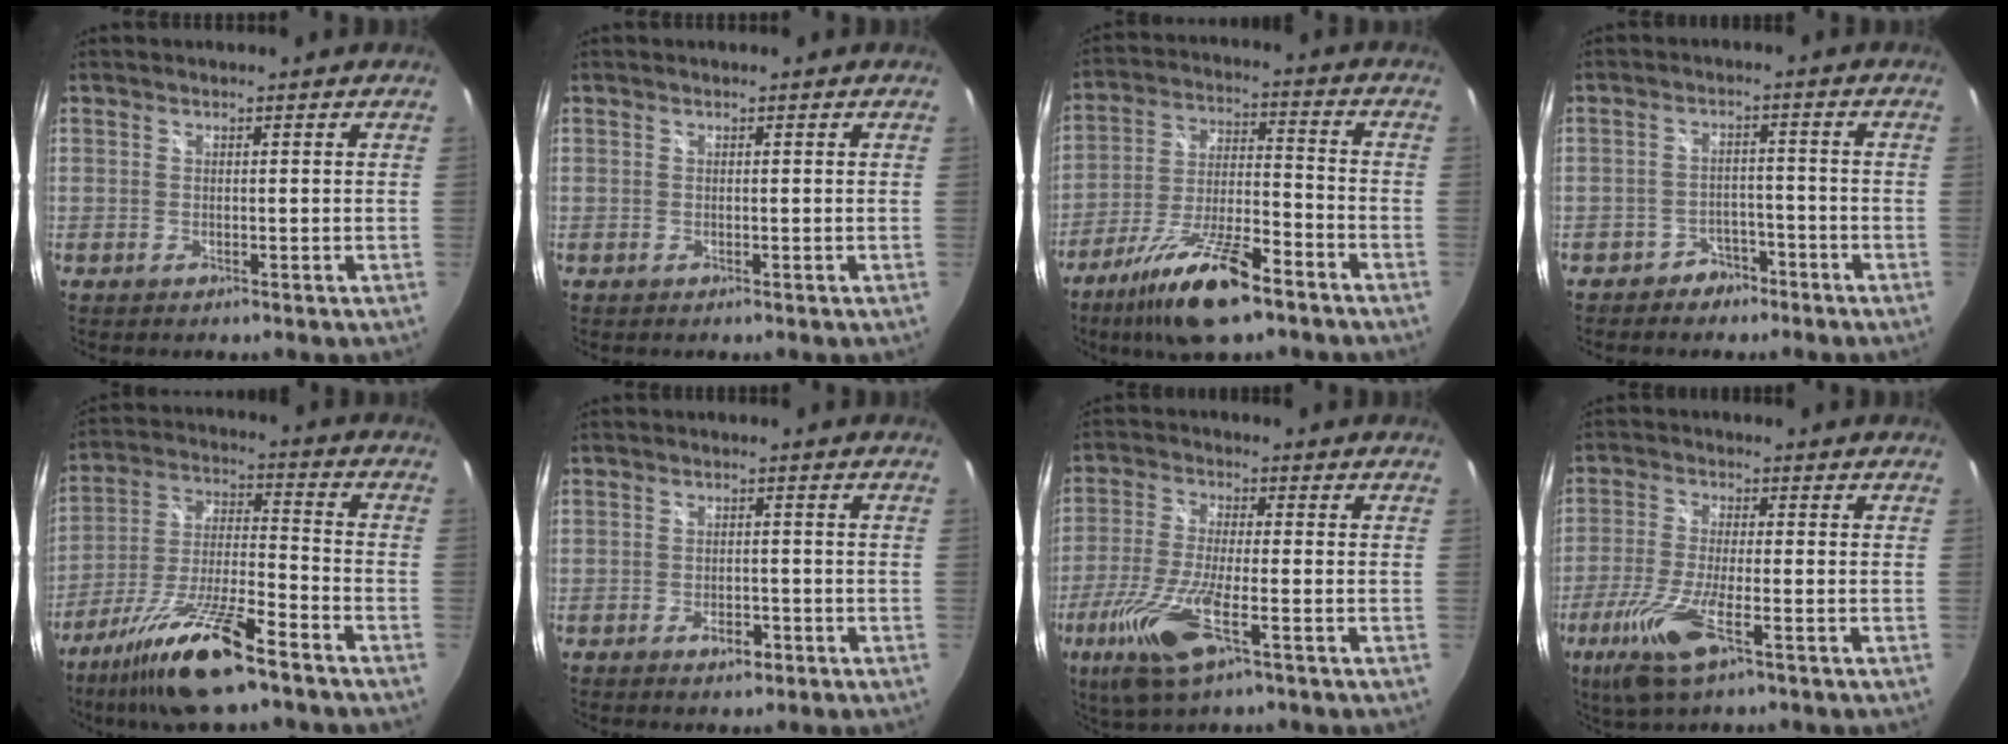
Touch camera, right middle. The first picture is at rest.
{"total": 0.0}
{"total": 15.8, "force": [-10.8, 4.1, 10.7], "torque": [-0.215, -0.023, -0.194]}
{"total": 4.7, "force": [-3.5, 3.0, 0.7], "torque": [-0.017, 0.016, -0.051]}
{"total": 17.0, "force": [-11.8, 2.8, 12.0], "torque": [-0.240, -0.022, -0.215]}
{"total": 3.2, "force": [-1.8, 1.7, 2.0], "torque": [-0.039, -0.003, -0.027]}
{"total": 12.5, "force": [-5.9, 3.0, 10.7], "torque": [-0.233, -0.030, -0.112]}
{"total": 10.6, "force": [-5.3, 2.2, 8.9], "torque": [-0.200, -0.027, -0.098]}